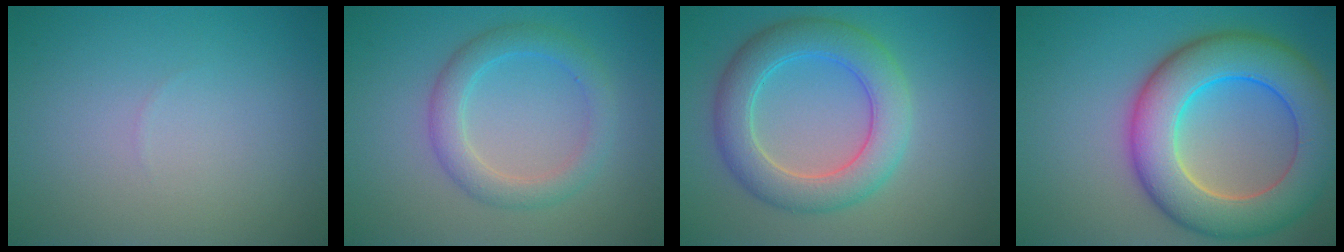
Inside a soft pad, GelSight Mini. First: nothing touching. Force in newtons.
{"total": 3.3, "press": 3.3, "slide": 0.1}
{"total": 6.0, "press": 6.0, "slide": 0.2}
{"total": 10.4, "press": 10.4, "slide": 0.7}